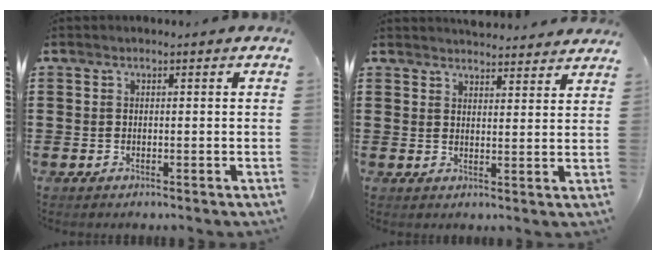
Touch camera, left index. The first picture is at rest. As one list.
[{"total": 3.7, "force": [3.6, 0.2, 0.2], "torque": [-0.007, -0.015, 0.067]}]